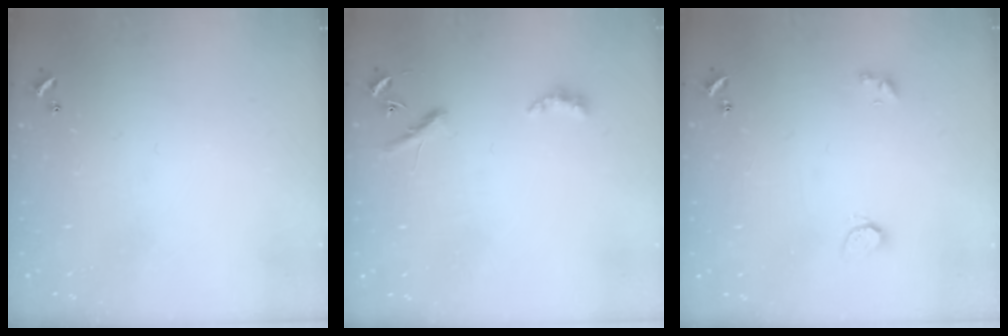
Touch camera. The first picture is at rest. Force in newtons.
{"total": 3.1, "press": 3.0, "slide": 0.6}
{"total": 2.3, "press": 2.3, "slide": 0.5}